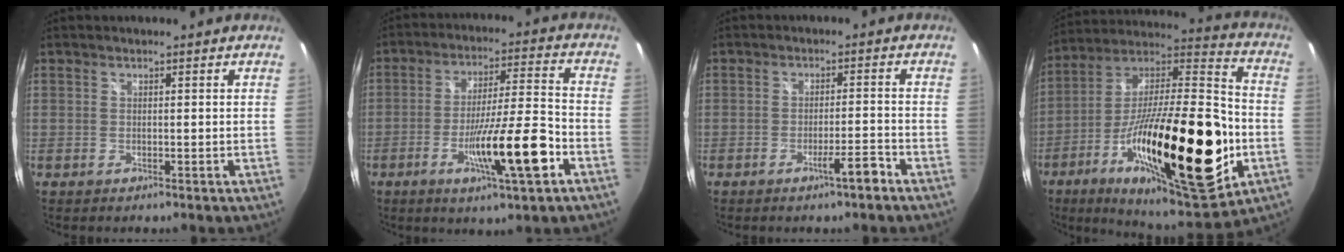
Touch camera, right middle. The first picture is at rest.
{"total": 14.1, "force": [-6.0, 0.9, 12.8], "torque": [-0.228, -0.018, -0.100]}
{"total": 4.2, "force": [-2.8, 0.0, 3.1], "torque": [-0.056, -0.004, -0.043]}
{"total": 34.7, "force": [-11.3, 10.0, 31.3], "torque": [-0.533, -0.045, -0.181]}